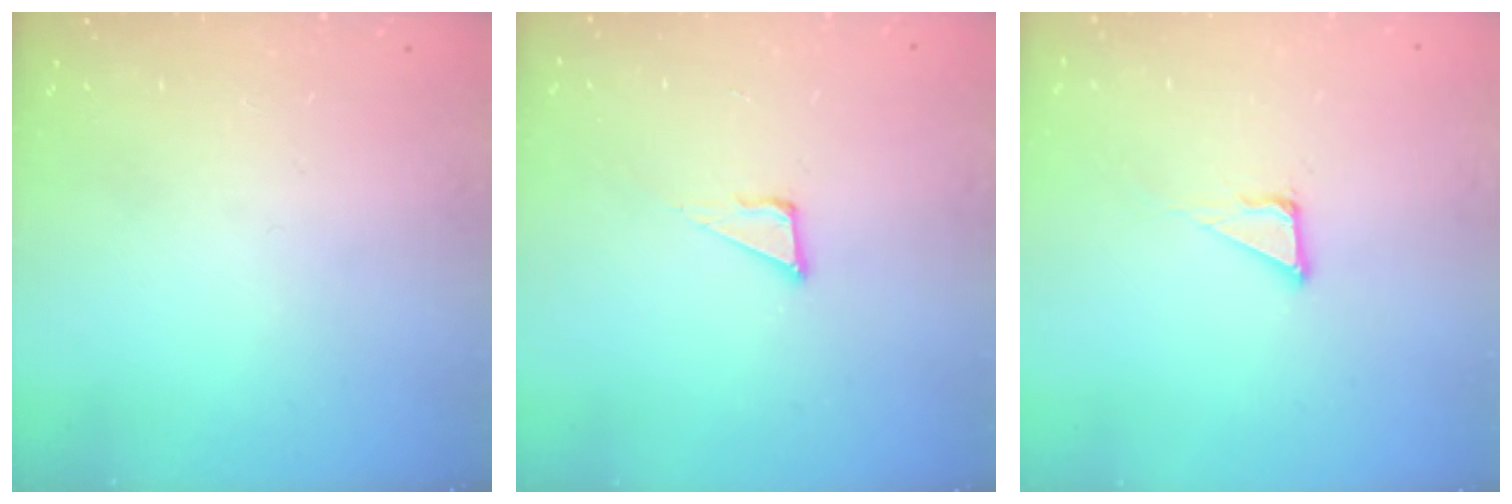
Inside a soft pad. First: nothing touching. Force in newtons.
{"total": 5.1, "press": 5.0, "slide": 0.9}
{"total": 3.8, "press": 3.8, "slide": 0.0}